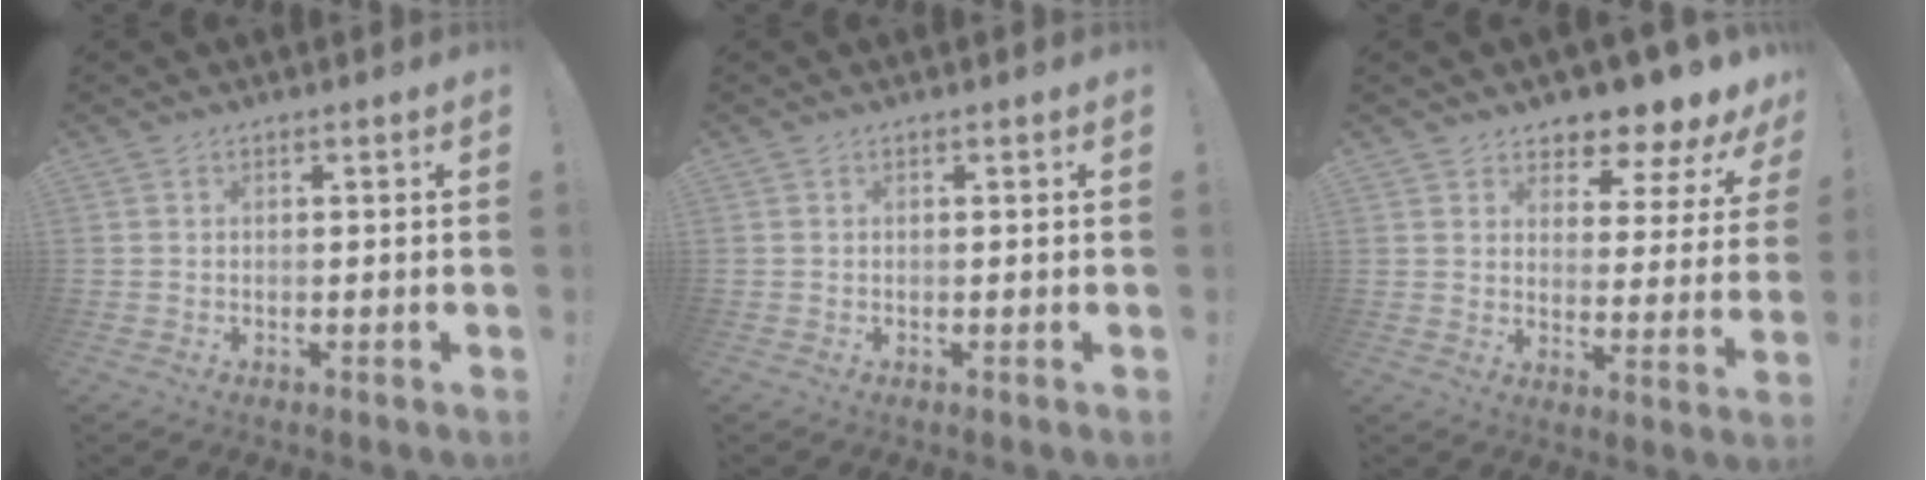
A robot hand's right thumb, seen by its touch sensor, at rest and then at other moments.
{"total": 0.0}
{"total": 5.7, "force": [5.1, 2.0, 1.8], "torque": [-0.018, -0.064, 0.087]}